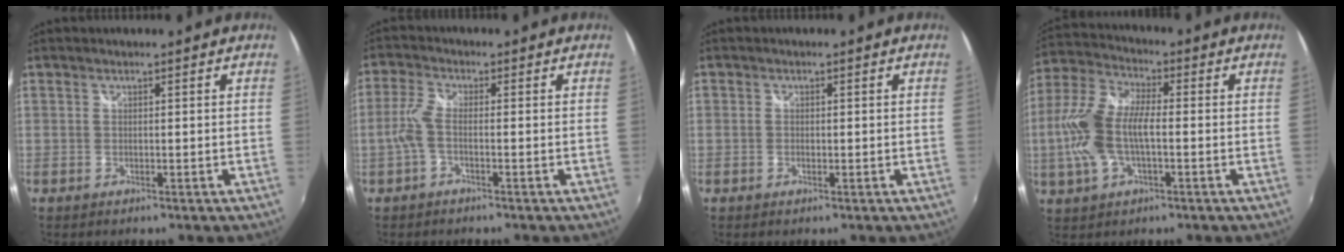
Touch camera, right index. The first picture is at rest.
{"total": 3.6, "force": [-1.2, 0.8, 3.4], "torque": [-0.082, 0.004, -0.026]}
{"total": 0.8, "force": [-0.2, 0.6, 0.6], "torque": [-0.012, 0.000, -0.007]}
{"total": 12.9, "force": [-1.8, 6.0, 11.3], "torque": [-0.250, 0.009, -0.036]}